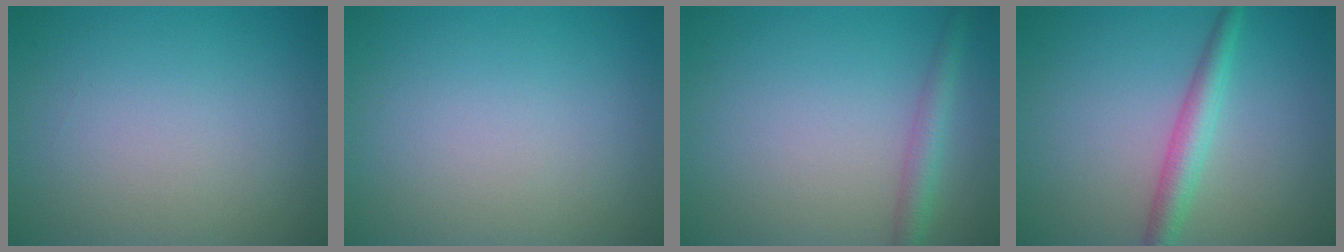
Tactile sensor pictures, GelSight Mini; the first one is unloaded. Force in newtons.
{"total": 0.0}
{"total": 2.3, "press": 2.3, "slide": 0.1}
{"total": 3.0, "press": 3.0, "slide": 0.0}